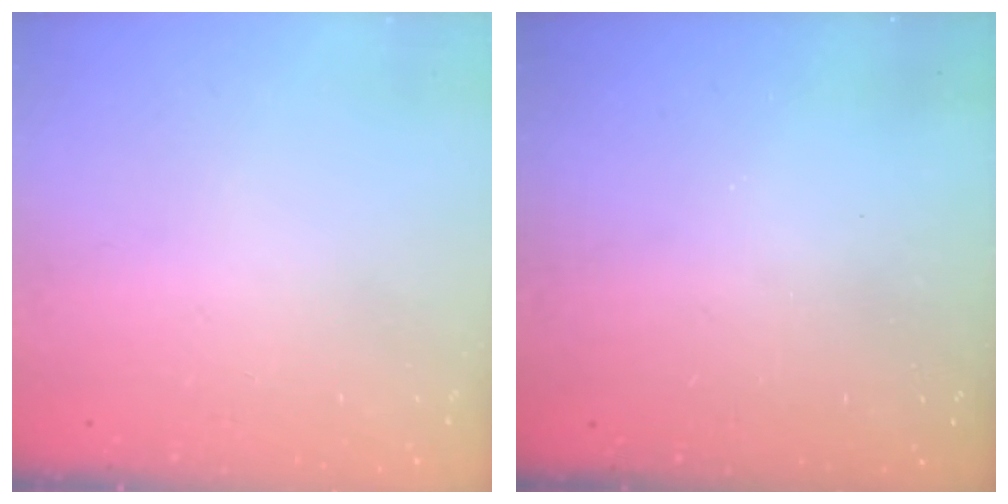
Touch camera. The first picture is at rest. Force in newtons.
{"total": 3.2, "press": 3.2, "slide": 0.1}